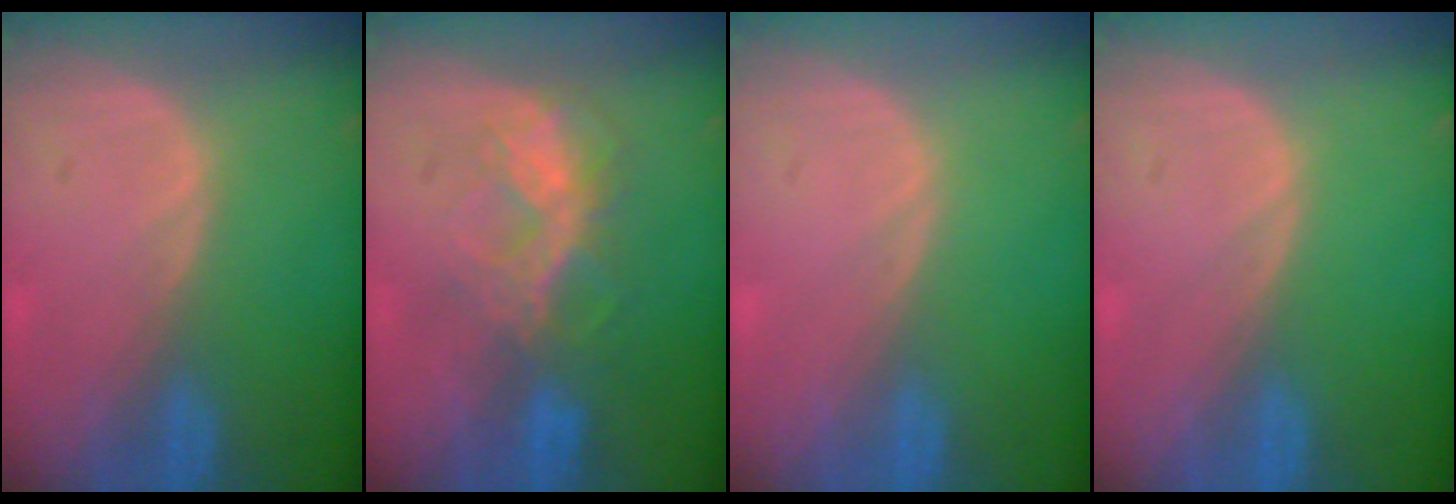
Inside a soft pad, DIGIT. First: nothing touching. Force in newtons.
{"total": 6.5, "press": 6.5, "slide": 0.3}
{"total": 0.0}
{"total": 0.0}